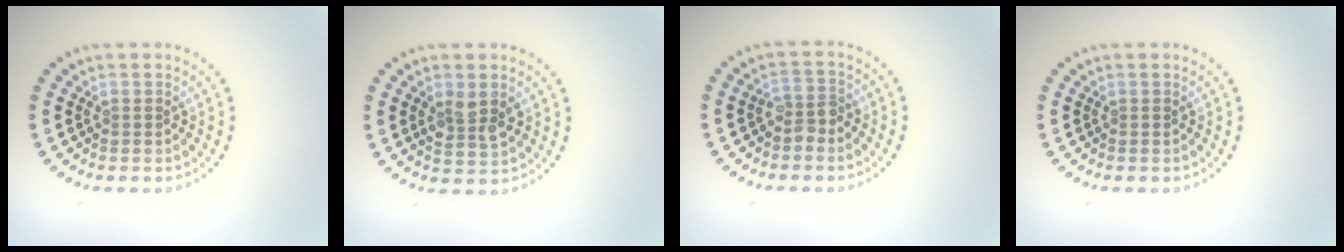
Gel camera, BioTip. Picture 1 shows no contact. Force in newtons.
{"total": 2.8, "press": 2.7, "slide": 0.5}
{"total": 1.8, "press": 1.5, "slide": 0.9}
{"total": 0.0}